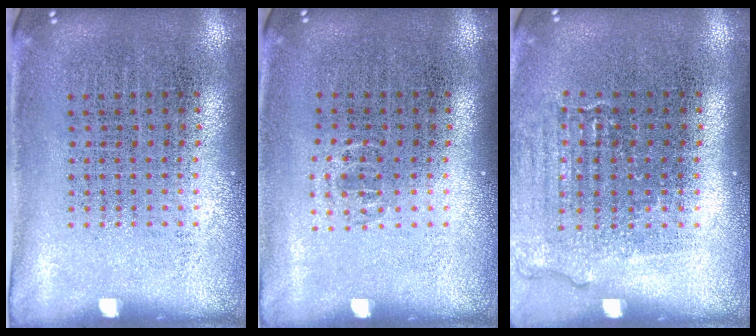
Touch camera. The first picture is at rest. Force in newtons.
{"total": 0.6, "press": 0.4, "slide": 0.4}
{"total": 1.1, "press": 1.1, "slide": 0.3}